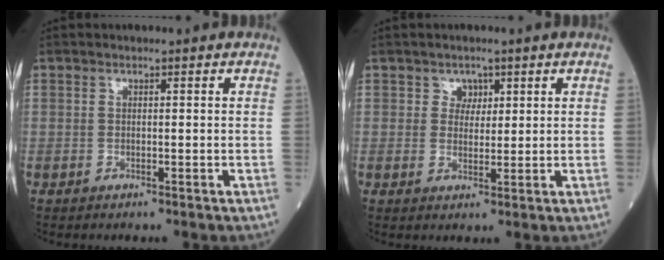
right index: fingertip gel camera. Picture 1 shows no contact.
{"total": 2.1, "force": [1.1, 1.7, 0.5], "torque": [0.000, -0.001, 0.015]}